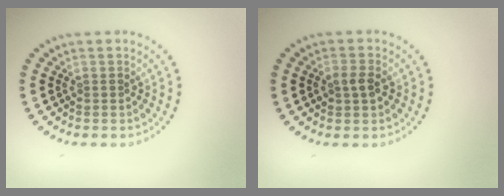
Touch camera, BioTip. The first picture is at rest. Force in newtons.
{"total": 1.7, "press": 1.7, "slide": 0.1}